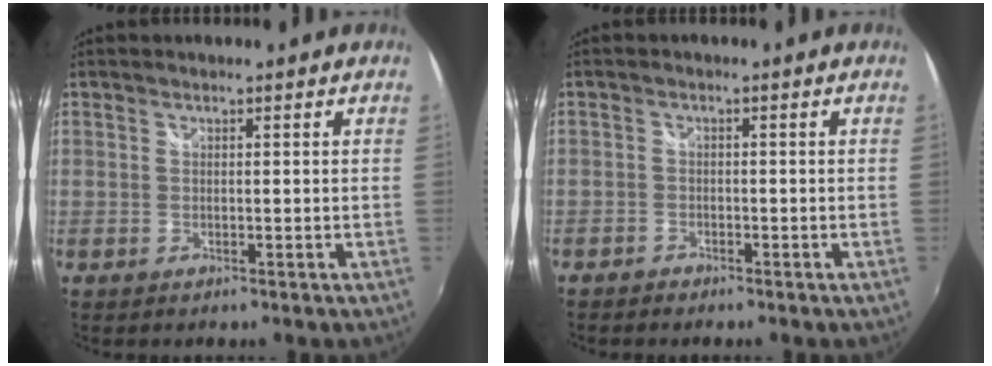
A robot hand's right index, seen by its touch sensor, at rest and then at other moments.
{"total": 1.9, "force": [-1.6, 1.0, 0.1], "torque": [-0.011, 0.000, -0.032]}